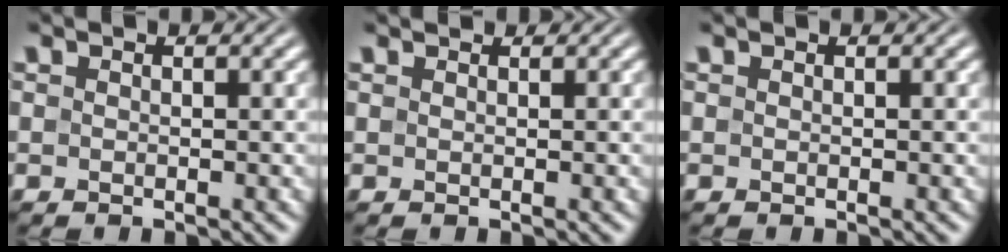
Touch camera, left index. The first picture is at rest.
{"total": 1.1, "force": [1.0, 0.3, 0.3], "torque": [-0.012, -0.002, 0.008]}
{"total": 0.0}